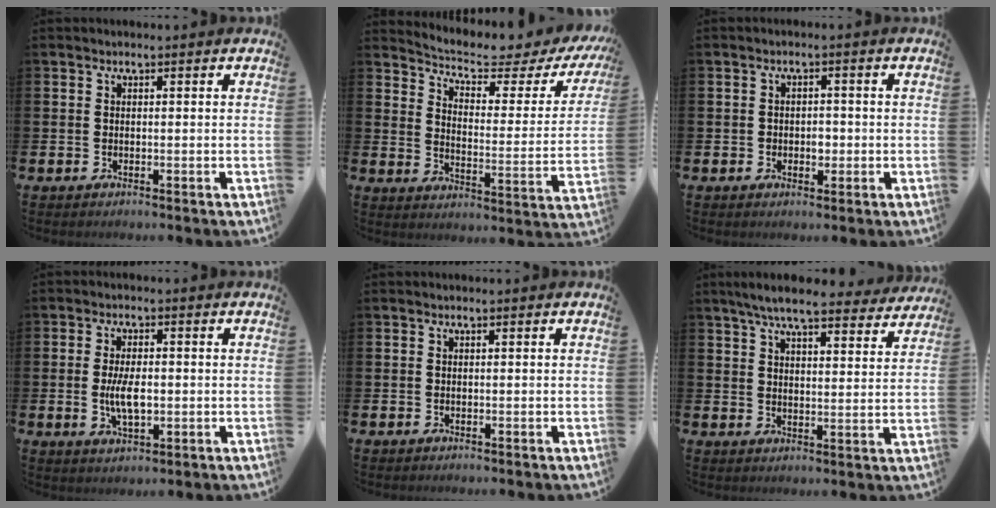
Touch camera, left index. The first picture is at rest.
{"total": 4.7, "force": [4.2, 1.0, 1.9], "torque": [-0.068, -0.035, 0.063]}
{"total": 1.8, "force": [-0.3, 1.4, 1.1], "torque": [-0.004, 0.000, -0.011]}
{"total": 4.9, "force": [-0.3, 2.3, 4.3], "torque": [-0.080, -0.002, -0.009]}
{"total": 0.0}
{"total": 7.2, "force": [6.6, 1.0, 2.9], "torque": [-0.064, -0.032, 0.113]}